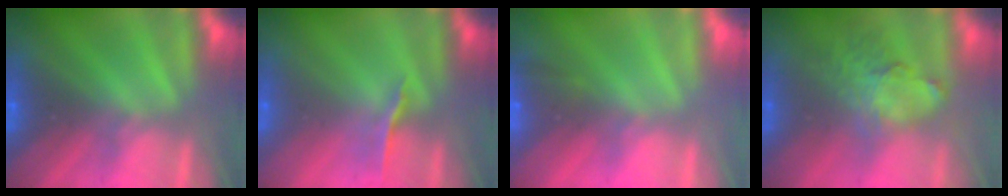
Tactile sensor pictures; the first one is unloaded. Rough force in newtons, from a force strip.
{"total": 1.0}
{"total": 4.6}
{"total": 3.6}